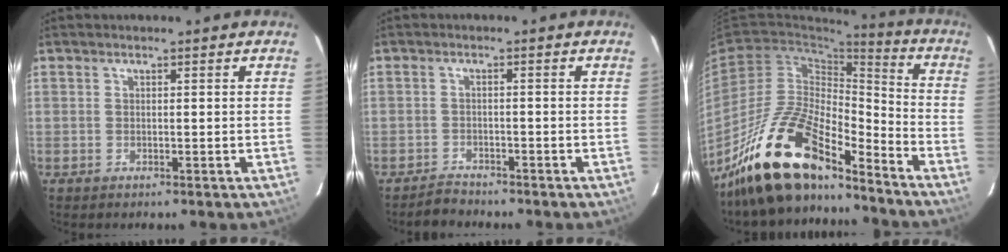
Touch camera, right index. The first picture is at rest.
{"total": 2.6, "force": [-2.4, 0.9, 0.0], "torque": [-0.006, 0.006, -0.043]}
{"total": 22.0, "force": [-15.0, 9.1, 13.2], "torque": [-0.275, -0.023, -0.261]}